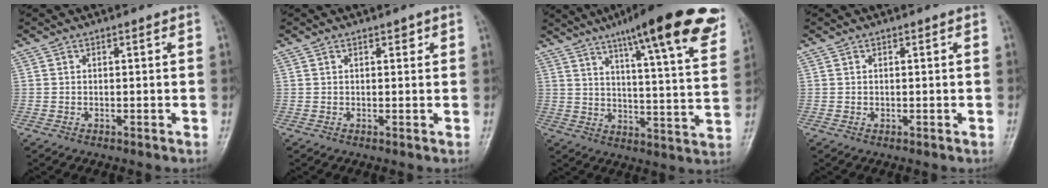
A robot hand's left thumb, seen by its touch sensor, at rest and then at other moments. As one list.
[{"total": 1.1, "force": [0.7, 0.5, 0.7], "torque": [-0.002, -0.001, 0.008]}, {"total": 25.1, "force": [16.7, 3.9, 18.3], "torque": [-0.239, -0.047, 0.223]}, {"total": 0.0}]